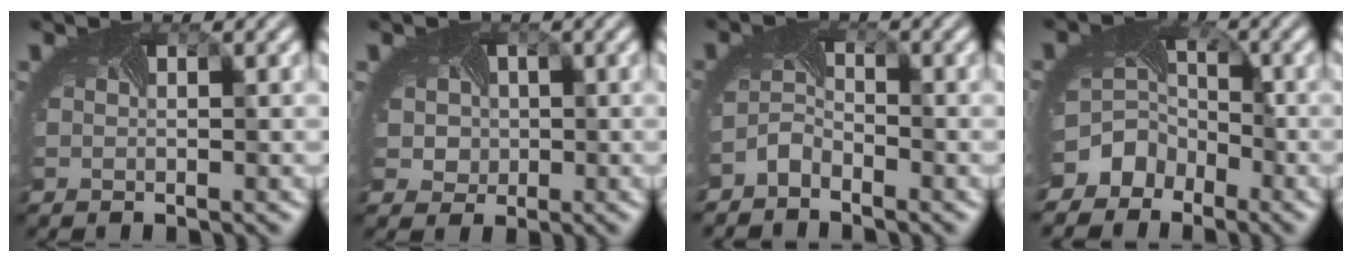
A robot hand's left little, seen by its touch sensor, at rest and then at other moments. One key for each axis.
{"total": 4.4, "fx": 0.8, "fy": 3.8, "fz": 2.1, "tx": -0.030, "ty": 0.015, "tz": -0.009}
{"total": 2.1, "fx": -2.0, "fy": 0.6, "fz": 0.3, "tx": -0.019, "ty": 0.000, "tz": -0.045}
{"total": 6.9, "fx": -4.4, "fy": 5.2, "fz": 1.2, "tx": -0.018, "ty": -0.011, "tz": -0.072}